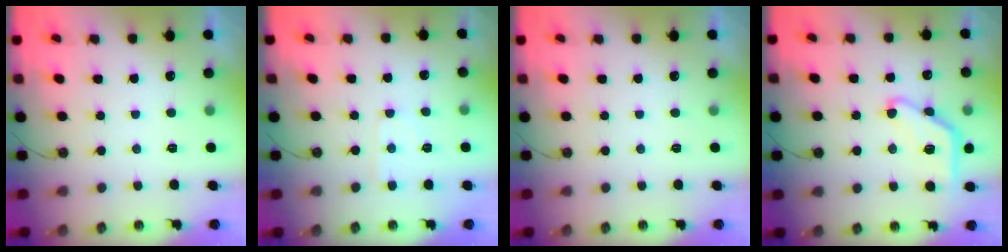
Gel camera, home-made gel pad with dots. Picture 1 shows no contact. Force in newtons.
{"total": 5.1, "press": 5.0, "slide": 0.7}
{"total": 0.0}
{"total": 12.2, "press": 12.2, "slide": 0.6}